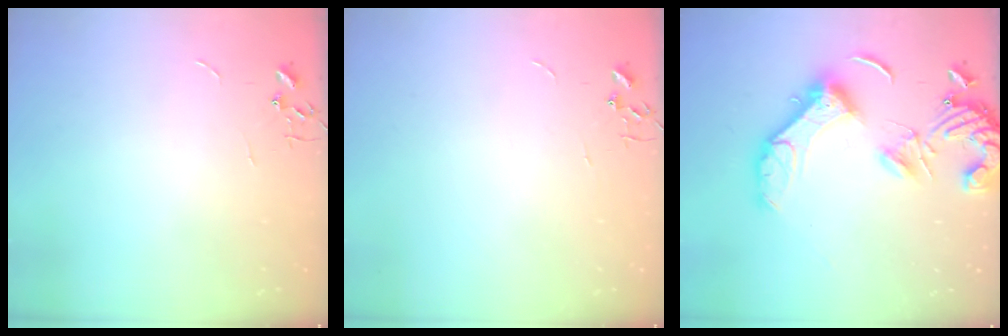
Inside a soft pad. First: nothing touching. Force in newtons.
{"total": 0.0}
{"total": 18.0, "press": 17.9, "slide": 2.0}